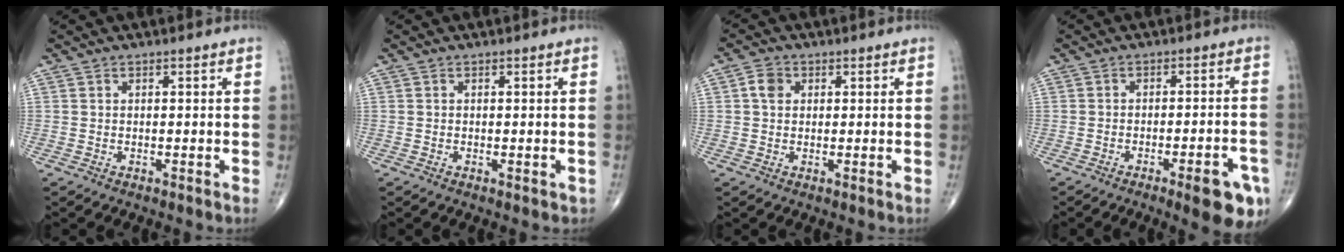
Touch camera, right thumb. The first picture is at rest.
{"total": 0.8, "force": [-0.3, 0.4, 0.6], "torque": [-0.006, -0.001, -0.003]}
{"total": 3.0, "force": [0.7, 2.4, 1.6], "torque": [-0.024, 0.004, 0.008]}
{"total": 9.3, "force": [-4.8, 2.3, 7.6], "torque": [-0.084, 0.019, -0.057]}